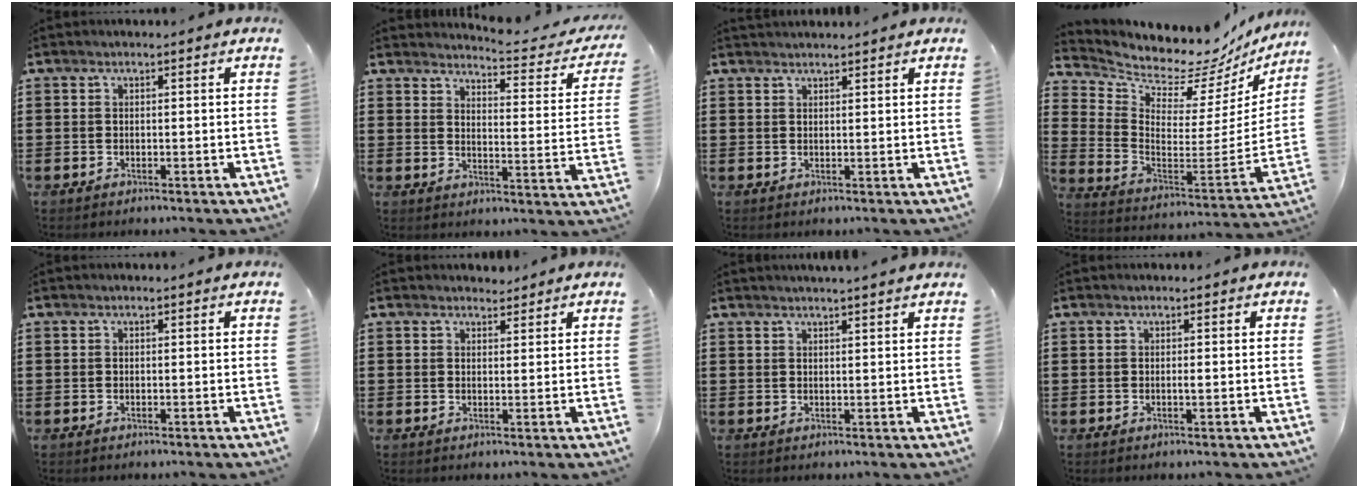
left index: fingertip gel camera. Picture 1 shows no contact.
{"total": 3.8, "force": [3.6, -0.3, 1.2], "torque": [-0.030, -0.034, 0.053]}
{"total": 1.2, "force": [1.2, 0.0, 0.1], "torque": [-0.005, -0.001, 0.024]}
{"total": 6.0, "force": [5.9, 1.1, 0.3], "torque": [-0.043, -0.075, 0.092]}
{"total": 0.0}
{"total": 1.9, "force": [1.8, 0.6, 0.1], "torque": [0.001, -0.001, 0.033]}
{"total": 1.6, "force": [1.5, -0.4, 0.3], "torque": [-0.008, -0.001, 0.029]}
{"total": 0.6, "force": [0.0, 0.0, 0.6], "torque": [-0.011, -0.002, 0.000]}